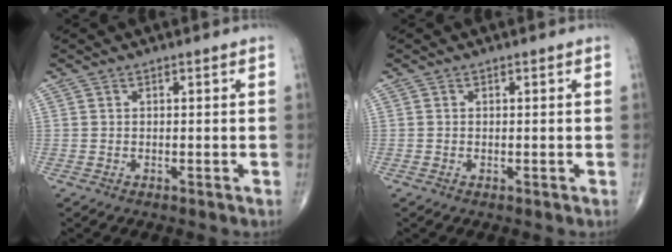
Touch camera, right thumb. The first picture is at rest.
{"total": 0.0}